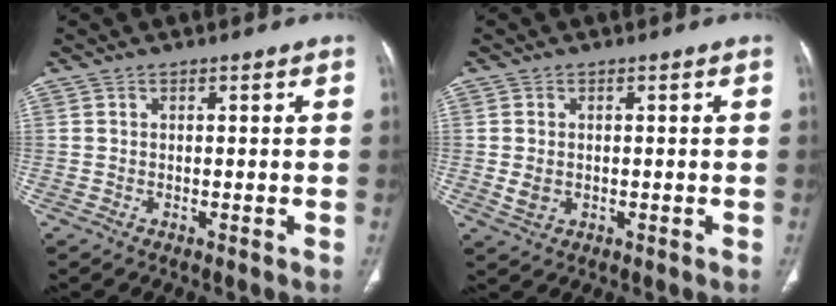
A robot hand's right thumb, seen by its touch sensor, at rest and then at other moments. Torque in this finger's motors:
{"motor_torque": [-0.31, 0.32, 0.61, 0.19, 0.02]}